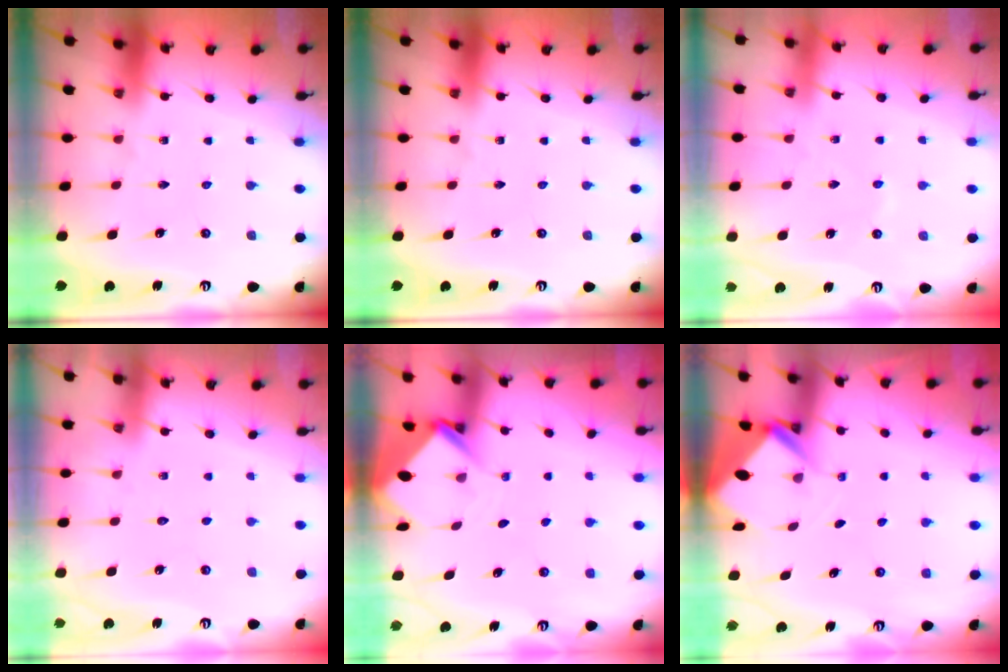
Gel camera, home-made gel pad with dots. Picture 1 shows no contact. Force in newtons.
{"total": 0.0}
{"total": 2.0, "press": 2.0, "slide": 0.3}
{"total": 3.4, "press": 3.4, "slide": 0.4}
{"total": 3.9, "press": 3.9, "slide": 0.2}
{"total": 2.6, "press": 2.6, "slide": 0.1}